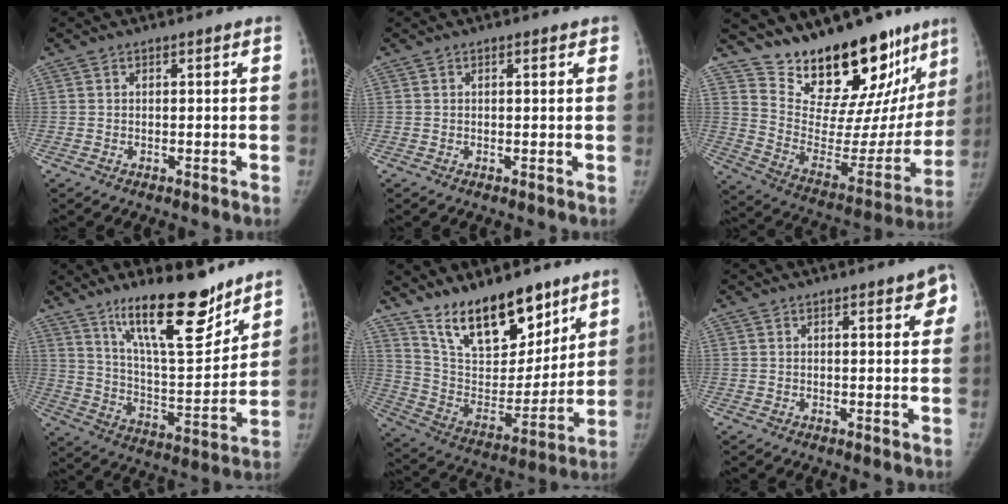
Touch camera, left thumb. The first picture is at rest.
{"total": 1.0, "force": [0.6, 0.4, 0.8], "torque": [-0.009, 0.000, 0.004]}
{"total": 27.7, "force": [22.2, 10.2, 13.0], "torque": [-0.153, -0.132, 0.328]}
{"total": 19.8, "force": [14.1, 5.6, 12.7], "torque": [-0.166, -0.093, 0.239]}
{"total": 20.3, "force": [14.3, 9.1, 11.1], "torque": [-0.129, -0.084, 0.253]}
{"total": 4.8, "force": [2.1, 1.6, 4.0], "torque": [-0.032, -0.004, 0.020]}